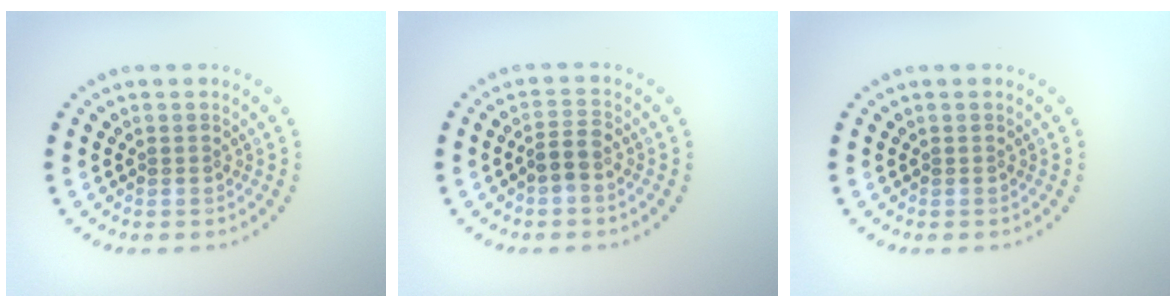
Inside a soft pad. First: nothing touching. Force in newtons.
{"total": 1.9, "press": 1.6, "slide": 1.1}
{"total": 0.0}